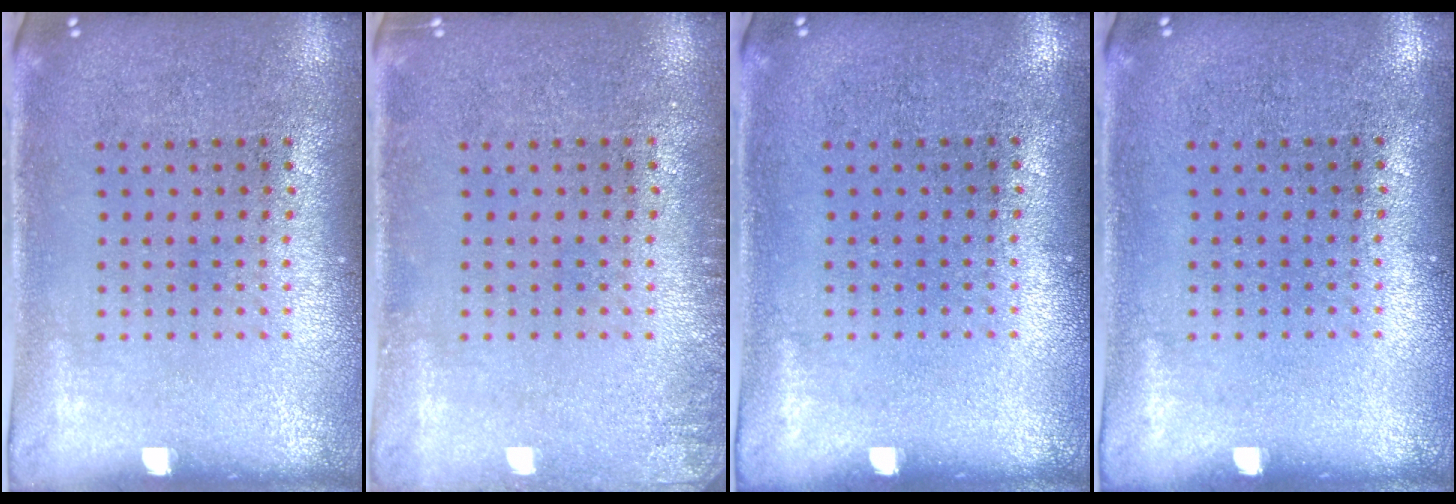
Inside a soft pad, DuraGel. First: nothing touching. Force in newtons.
{"total": 1.1, "press": 1.1, "slide": 0.2}
{"total": 0.0}
{"total": 0.0}